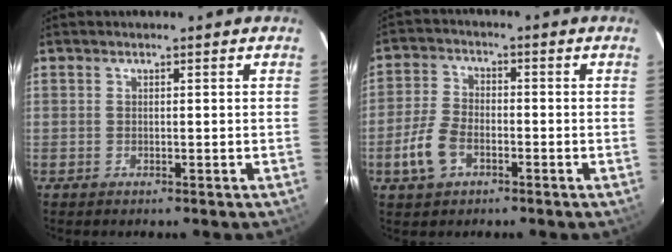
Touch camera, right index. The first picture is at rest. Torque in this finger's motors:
{"motor_torque": [0.66, -0.47, 0.38, 0.09]}